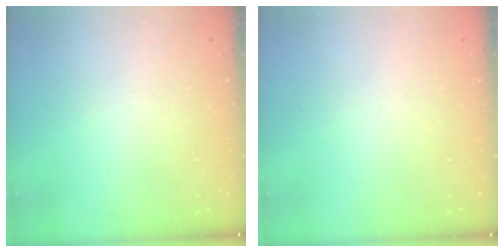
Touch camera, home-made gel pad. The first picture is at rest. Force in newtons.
{"total": 0.0}